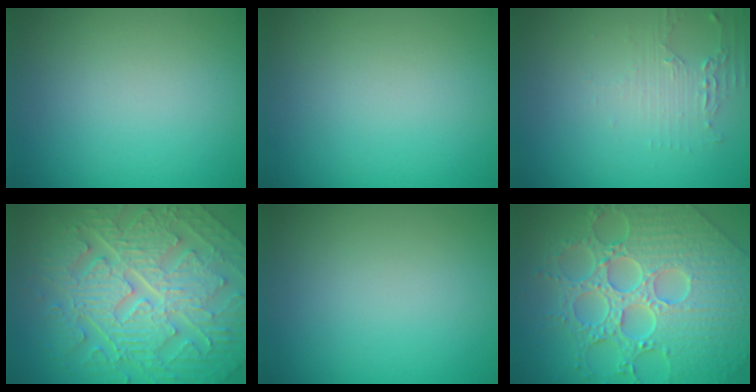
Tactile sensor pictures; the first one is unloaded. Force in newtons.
{"total": 0.0}
{"total": 1.7, "press": 1.7, "slide": 0.3}
{"total": 10.8, "press": 7.3, "slide": 7.9}
{"total": 0.0}
{"total": 9.8, "press": 7.1, "slide": 6.8}